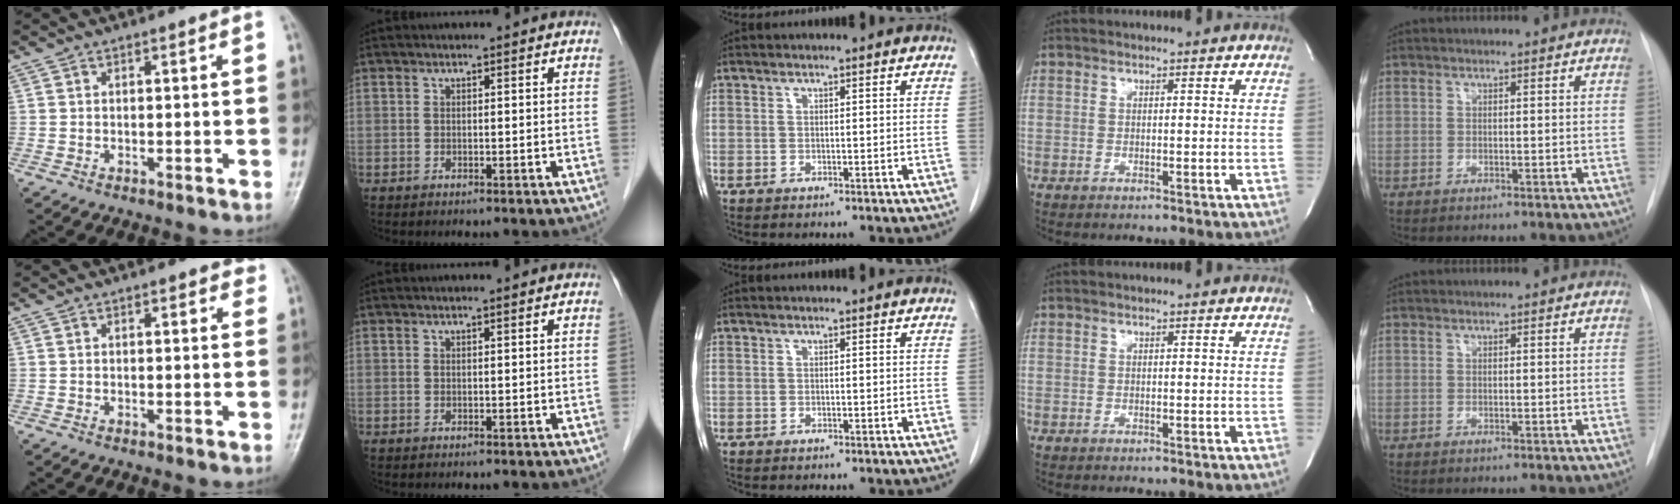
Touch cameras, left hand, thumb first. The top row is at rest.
{"thumb": {"total": 1.7, "force": [1.1, 0.9, 0.9], "torque": [0.003, -0.003, 0.008]}, "index": {"total": 0.6, "force": [0.5, -0.1, 0.4], "torque": [-0.010, 0.002, 0.012]}}